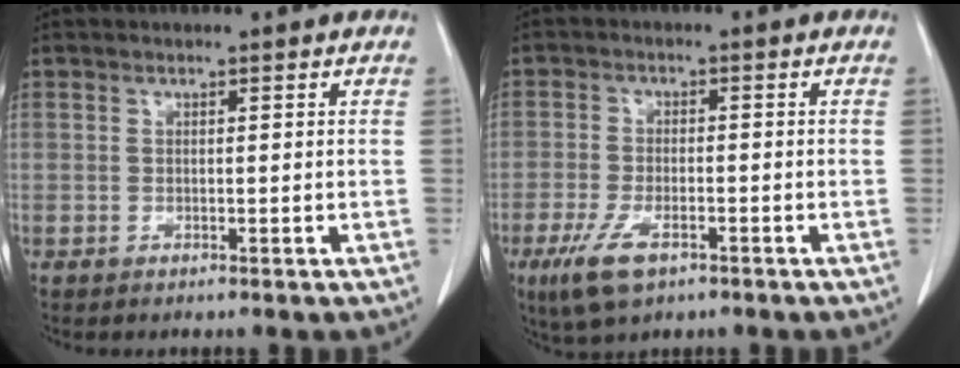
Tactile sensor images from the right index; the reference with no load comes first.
{"total": 6.6, "force": [-3.7, 2.5, 4.9], "torque": [-0.104, -0.012, -0.064]}